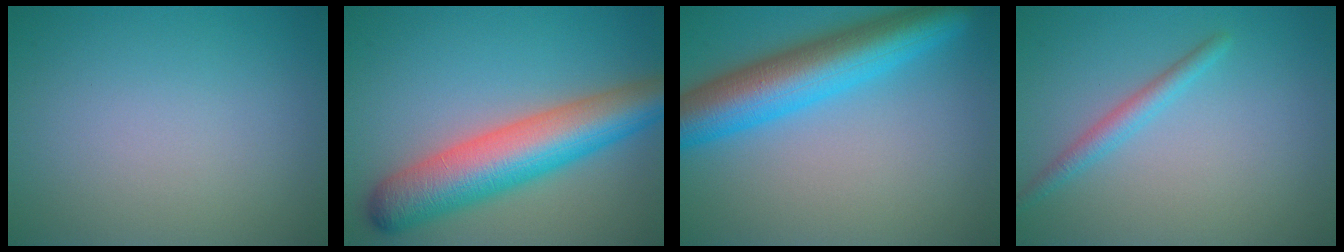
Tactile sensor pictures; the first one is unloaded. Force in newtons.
{"total": 9.1, "press": 9.1, "slide": 0.3}
{"total": 8.7, "press": 8.7, "slide": 0.2}
{"total": 1.9, "press": 1.9, "slide": 0.2}